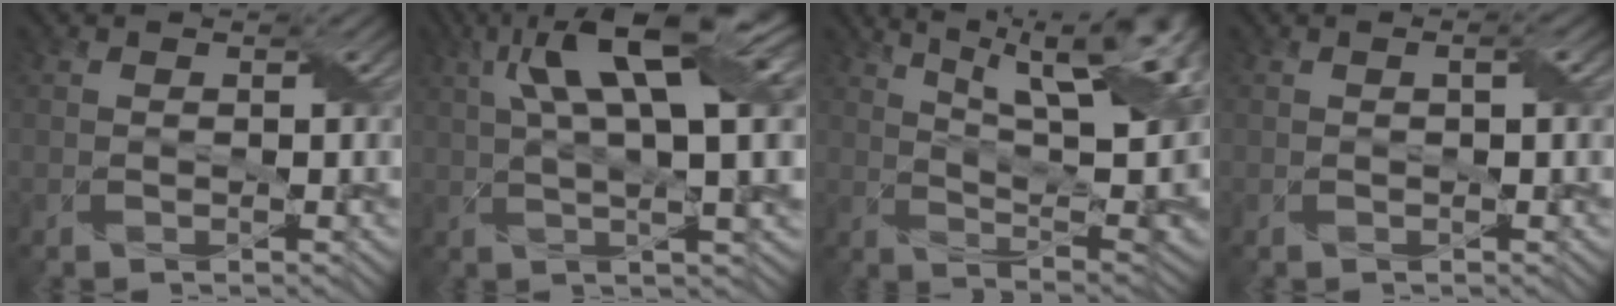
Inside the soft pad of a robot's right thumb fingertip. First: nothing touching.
{"total": 13.7, "force": [4.7, 3.9, 12.3], "torque": [-0.213, 0.010, 0.082]}
{"total": 19.4, "force": [8.2, 7.0, 16.1], "torque": [-0.230, 0.038, 0.123]}
{"total": 1.0, "force": [0.1, 0.1, 0.9], "torque": [-0.015, 0.004, 0.001]}